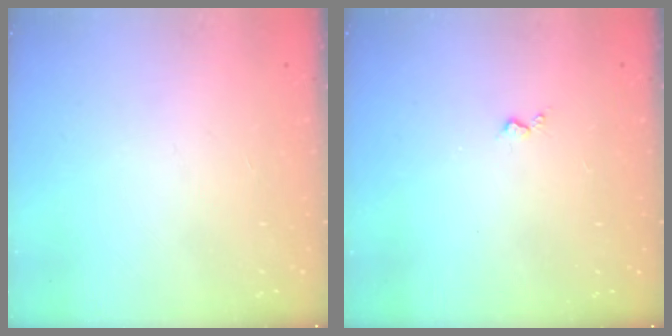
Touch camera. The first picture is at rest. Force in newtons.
{"total": 3.0, "press": 2.9, "slide": 0.5}